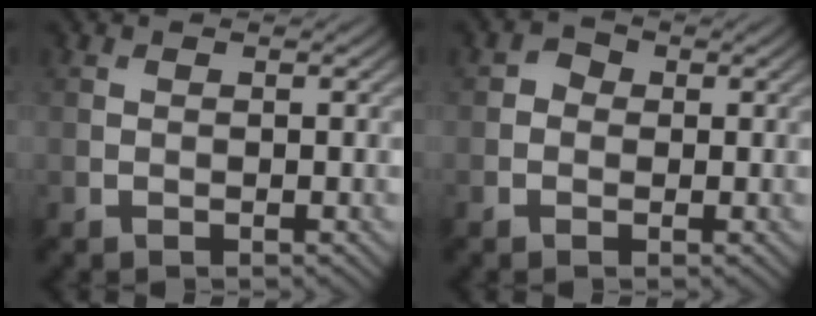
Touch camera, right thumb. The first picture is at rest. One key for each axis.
{"total": 1.5, "fx": -0.1, "fy": 1.3, "fz": 0.6, "tx": -0.007, "ty": 0.000, "tz": -0.010}